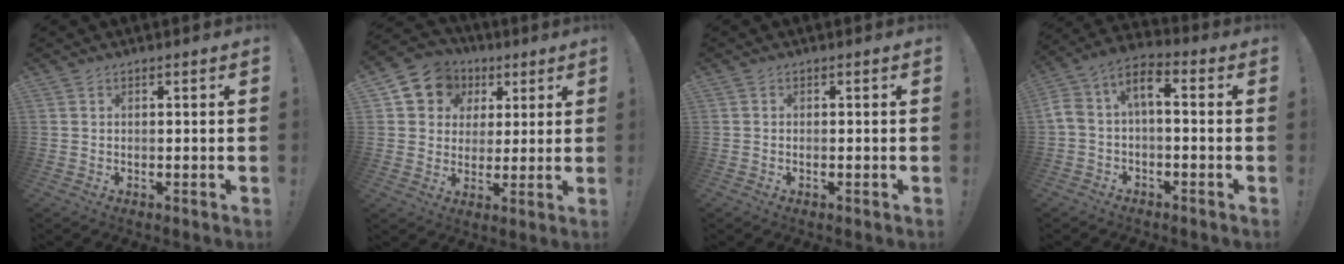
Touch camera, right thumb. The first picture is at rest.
{"total": 9.8, "force": [3.5, 8.6, 2.9], "torque": [-0.044, -0.016, 0.072]}
{"total": 0.7, "force": [-0.6, 0.2, 0.4], "torque": [-0.009, 0.000, -0.009]}
{"total": 6.7, "force": [-1.4, 3.6, 5.4], "torque": [-0.113, 0.013, -0.027]}